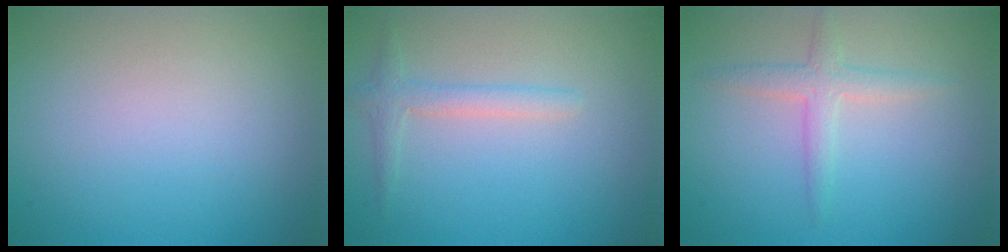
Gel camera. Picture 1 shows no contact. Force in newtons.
{"total": 1.9, "press": 1.9, "slide": 0.0}
{"total": 2.3, "press": 2.3, "slide": 0.1}